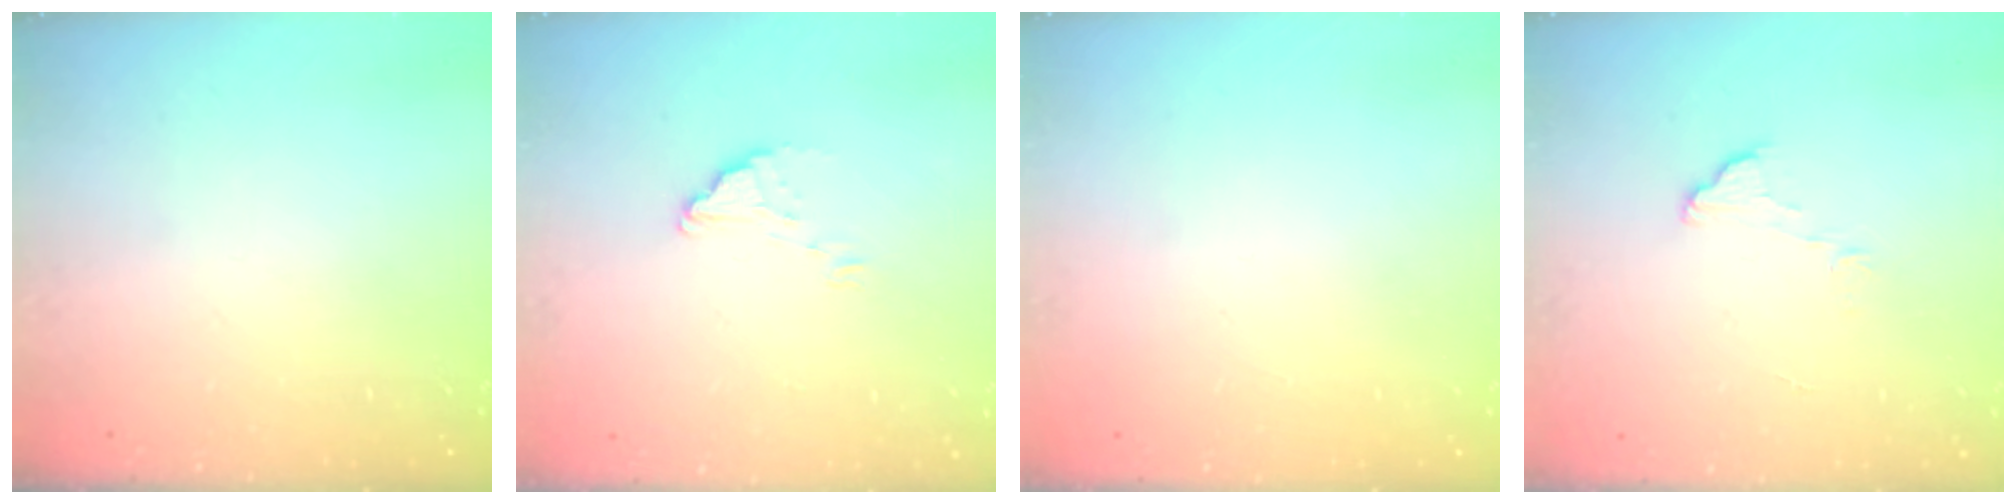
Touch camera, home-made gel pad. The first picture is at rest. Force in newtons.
{"total": 1.6, "press": 1.6, "slide": 0.1}
{"total": 2.1, "press": 2.1, "slide": 0.1}
{"total": 5.2, "press": 5.1, "slide": 0.4}